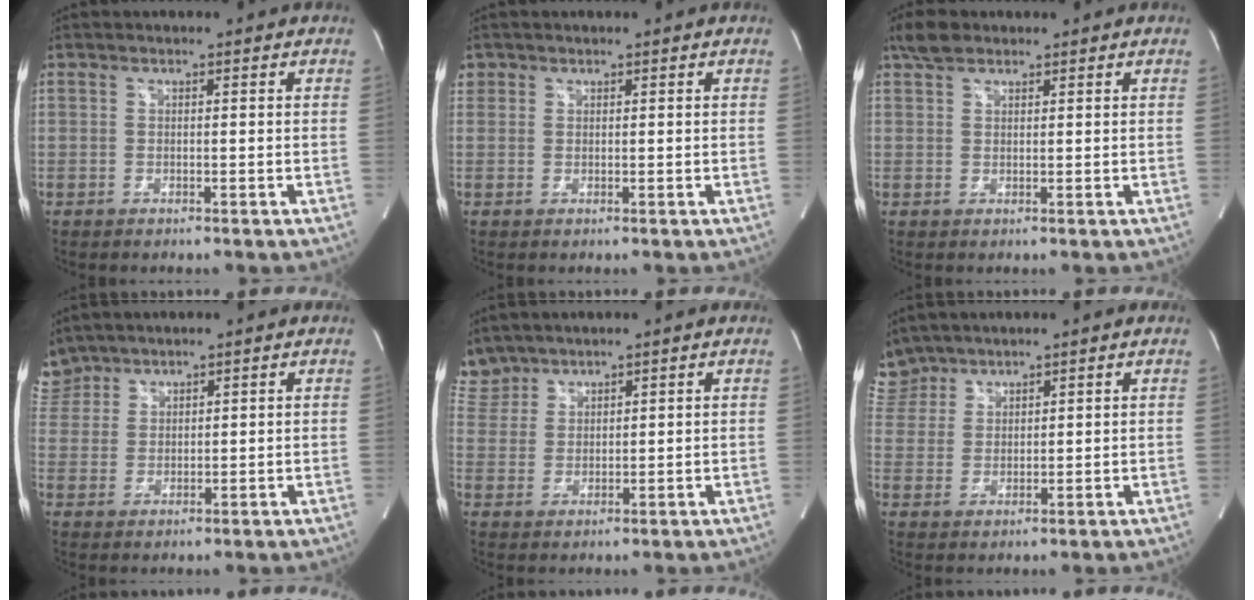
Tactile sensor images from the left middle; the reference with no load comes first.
{"total": 1.4, "force": [0.7, 1.2, 0.1], "torque": [0.009, 0.008, 0.011]}
{"total": 3.0, "force": [2.3, 1.5, 1.2], "torque": [-0.029, 0.012, 0.045]}
{"total": 6.1, "force": [5.4, 2.9, 0.0], "torque": [-0.006, 0.012, 0.117]}
{"total": 6.2, "force": [5.6, 2.6, -0.1], "torque": [-0.005, 0.012, 0.123]}
{"total": 6.9, "force": [6.1, 3.1, 0.0], "torque": [-0.005, 0.013, 0.132]}